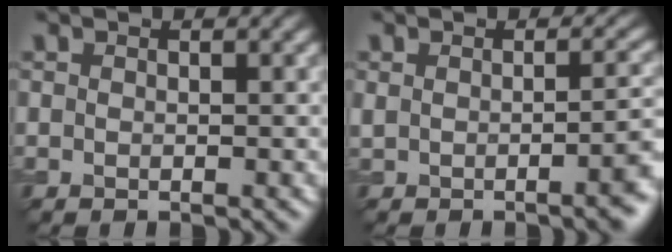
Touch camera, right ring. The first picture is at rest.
{"total": 3.4, "force": [-0.8, 1.0, 3.2], "torque": [-0.024, 0.002, -0.004]}